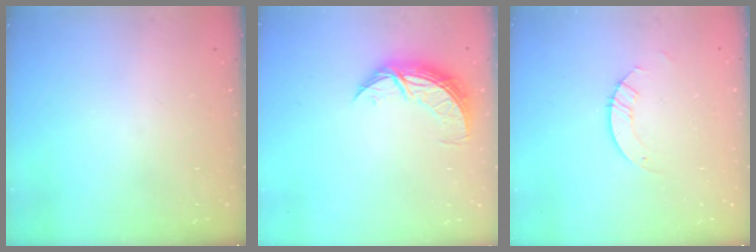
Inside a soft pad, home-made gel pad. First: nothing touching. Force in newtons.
{"total": 9.6, "press": 9.6, "slide": 1.0}
{"total": 3.0, "press": 3.0, "slide": 0.3}